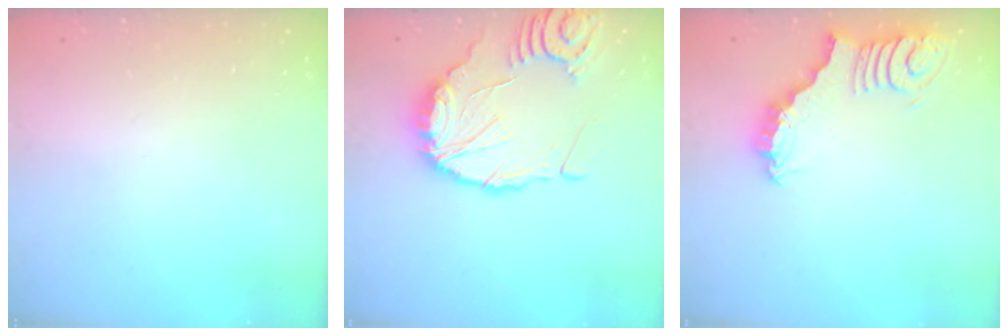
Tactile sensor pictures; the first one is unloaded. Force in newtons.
{"total": 13.0, "press": 12.9, "slide": 1.3}
{"total": 3.0, "press": 3.0, "slide": 0.5}